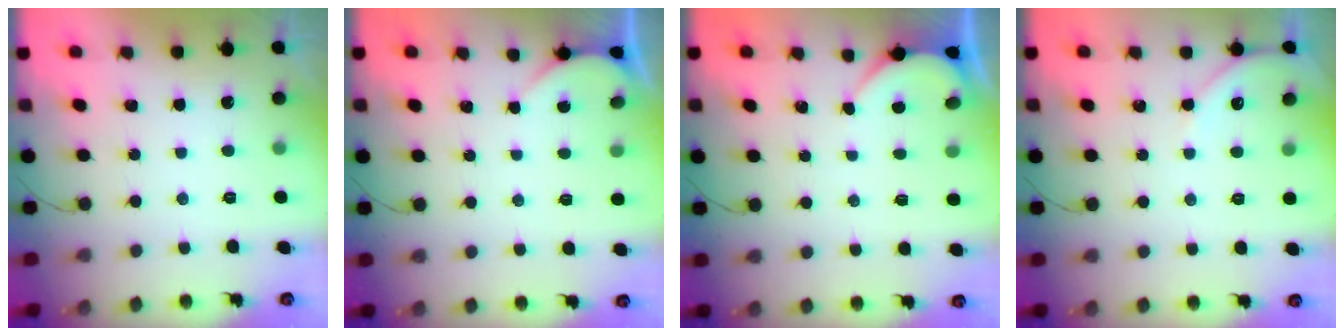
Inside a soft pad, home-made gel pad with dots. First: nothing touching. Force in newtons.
{"total": 2.3, "press": 2.3, "slide": 0.2}
{"total": 1.7, "press": 1.7, "slide": 0.2}
{"total": 3.3, "press": 3.3, "slide": 0.5}